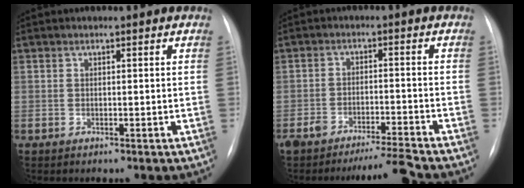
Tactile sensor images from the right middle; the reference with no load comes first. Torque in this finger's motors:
{"motor_torque": [0.11, -0.12, 0.03, 0.02]}